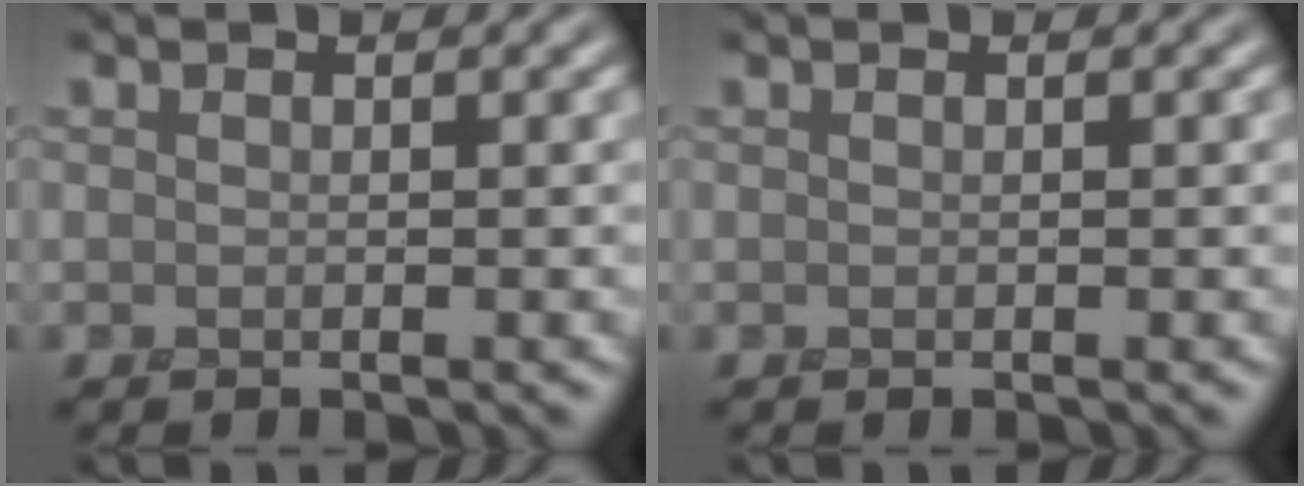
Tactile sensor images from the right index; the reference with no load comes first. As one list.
[{"total": 0.0}]